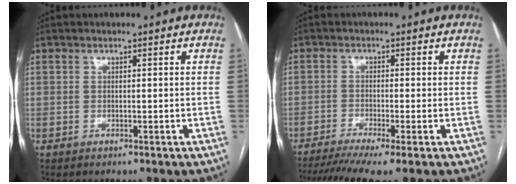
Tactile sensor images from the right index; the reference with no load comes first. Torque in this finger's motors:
{"motor_torque": [0.91, -0.89, 0.48, 0.11]}